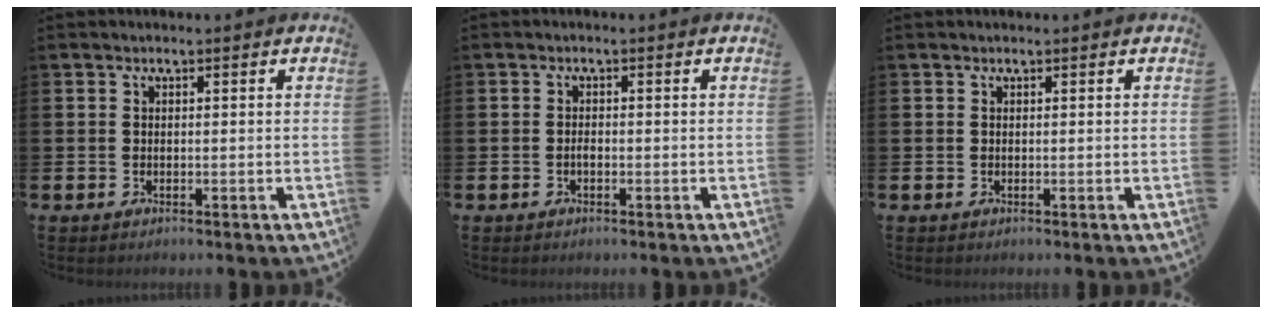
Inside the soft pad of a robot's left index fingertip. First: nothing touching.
{"total": 0.9, "force": [-0.4, 0.4, 0.7], "torque": [-0.012, -0.003, -0.008]}
{"total": 0.0}